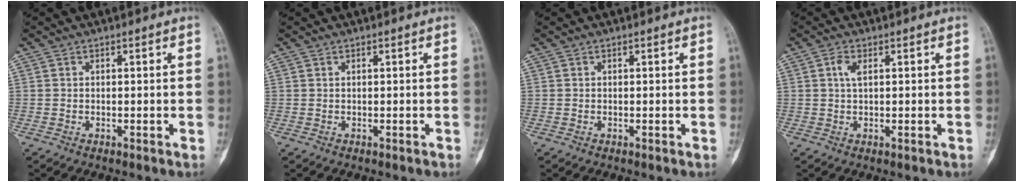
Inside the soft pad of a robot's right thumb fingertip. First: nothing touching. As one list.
[{"total": 0.0}, {"total": 0.0}, {"total": 2.5, "force": [0.6, 1.1, 2.2], "torque": [-0.049, 0.001, 0.011]}]